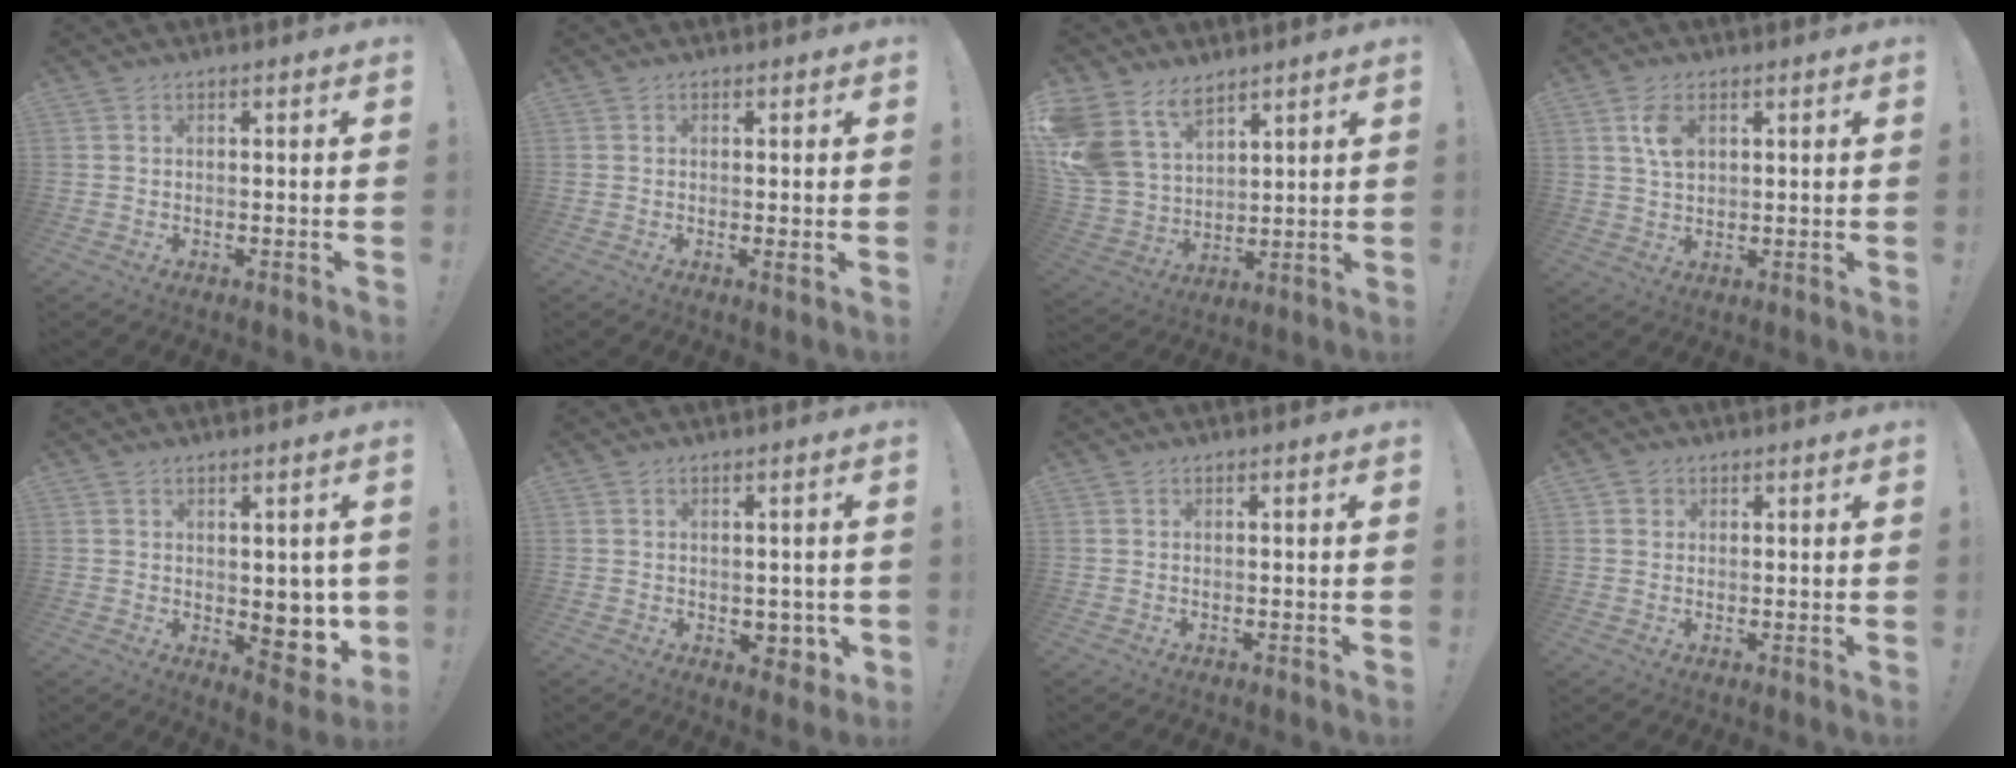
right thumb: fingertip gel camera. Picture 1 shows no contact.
{"total": 1.2, "force": [0.3, 0.1, 1.2], "torque": [-0.009, -0.007, 0.002]}
{"total": 14.4, "force": [9.5, 9.1, 6.0], "torque": [-0.137, -0.064, 0.187]}
{"total": 6.4, "force": [2.5, 3.7, 4.6], "torque": [-0.075, -0.003, 0.046]}
{"total": 9.5, "force": [0.2, 6.5, 6.9], "torque": [-0.053, -0.020, 0.016]}
{"total": 4.8, "force": [-0.4, 3.8, 2.9], "torque": [-0.018, 0.002, -0.003]}
{"total": 0.0}
{"total": 1.7, "force": [0.9, 1.5, 0.2], "torque": [0.003, -0.002, 0.015]}